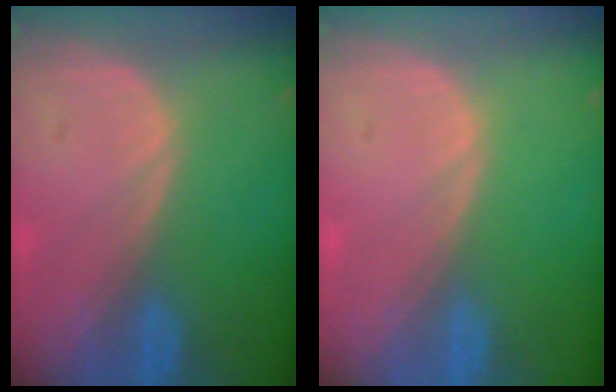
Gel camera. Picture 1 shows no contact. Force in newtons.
{"total": 0.0}